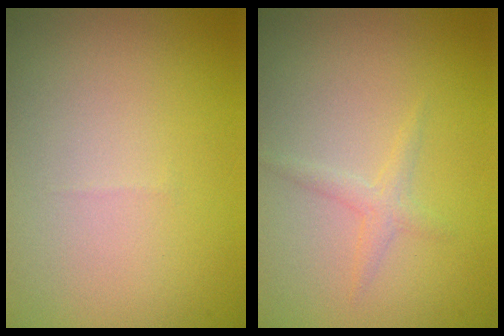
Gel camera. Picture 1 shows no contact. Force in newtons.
{"total": 1.2, "press": 1.2, "slide": 0.1}